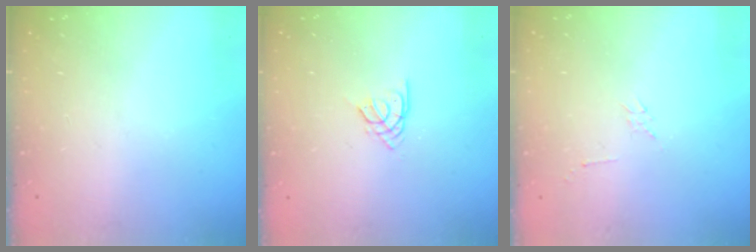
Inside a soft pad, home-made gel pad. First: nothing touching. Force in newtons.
{"total": 2.5, "press": 2.4, "slide": 0.5}
{"total": 2.3, "press": 2.3, "slide": 0.4}